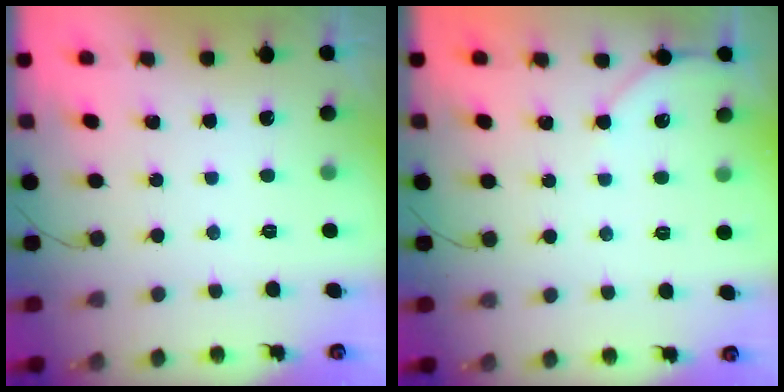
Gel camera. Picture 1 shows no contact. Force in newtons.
{"total": 3.2, "press": 3.2, "slide": 0.5}